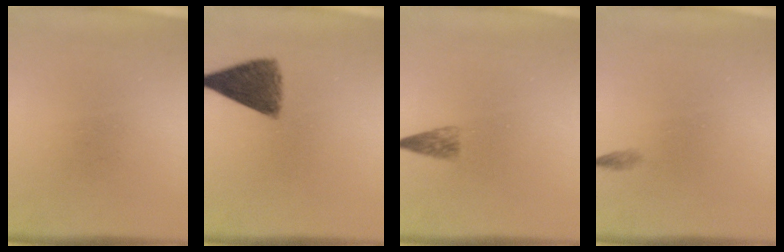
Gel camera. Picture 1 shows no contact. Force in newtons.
{"total": 7.8}
{"total": 2.0}
{"total": 0.6}